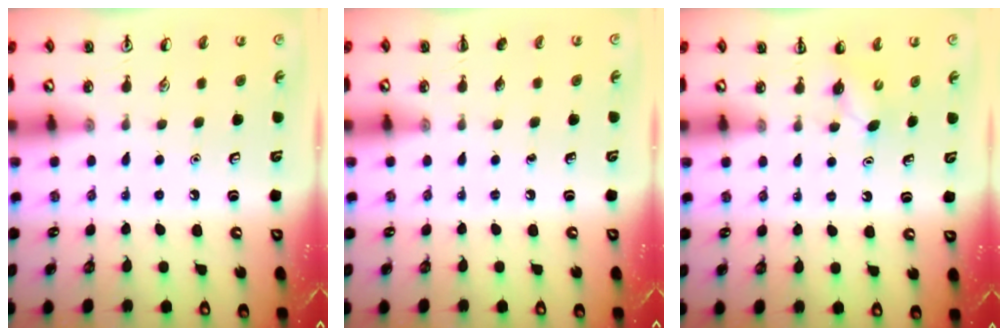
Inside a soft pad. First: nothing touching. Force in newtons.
{"total": 0.0}
{"total": 2.3, "press": 2.2, "slide": 0.7}